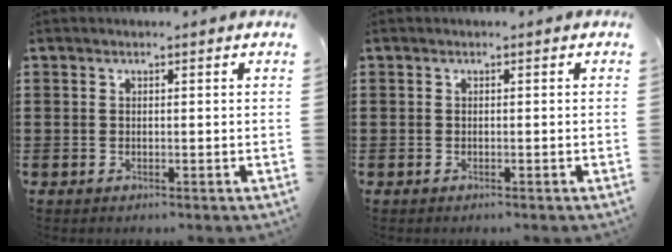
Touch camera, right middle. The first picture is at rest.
{"total": 0.0}